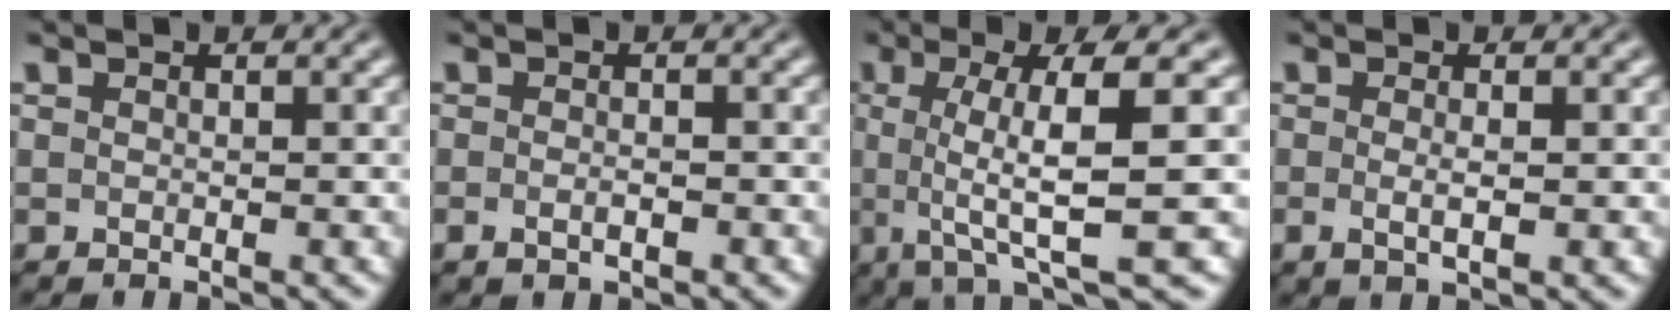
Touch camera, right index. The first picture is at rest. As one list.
[{"total": 1.5, "force": [-1.1, 0.5, 0.9], "torque": [-0.019, -0.005, -0.014]}, {"total": 7.1, "force": [-0.9, 1.1, 6.9], "torque": [-0.117, -0.020, -0.001]}, {"total": 1.7, "force": [-0.7, 0.0, 1.5], "torque": [-0.032, -0.012, -0.004]}]